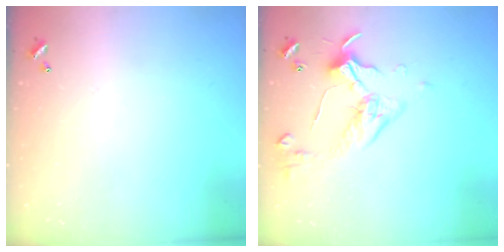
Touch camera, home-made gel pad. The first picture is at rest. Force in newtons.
{"total": 3.2, "press": 3.2, "slide": 0.6}